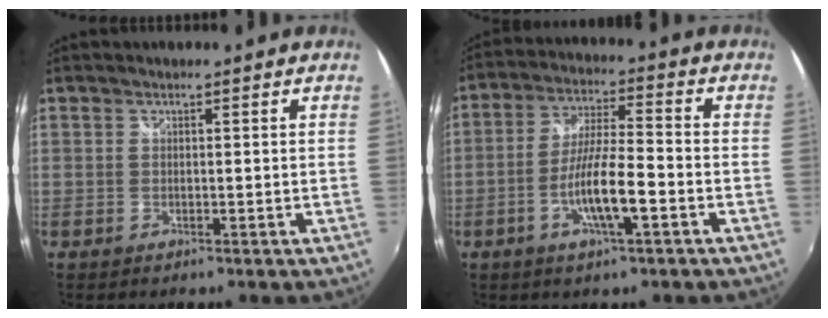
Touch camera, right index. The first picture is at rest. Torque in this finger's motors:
{"motor_torque": [1.55, -0.59, 0.73, 0.18]}